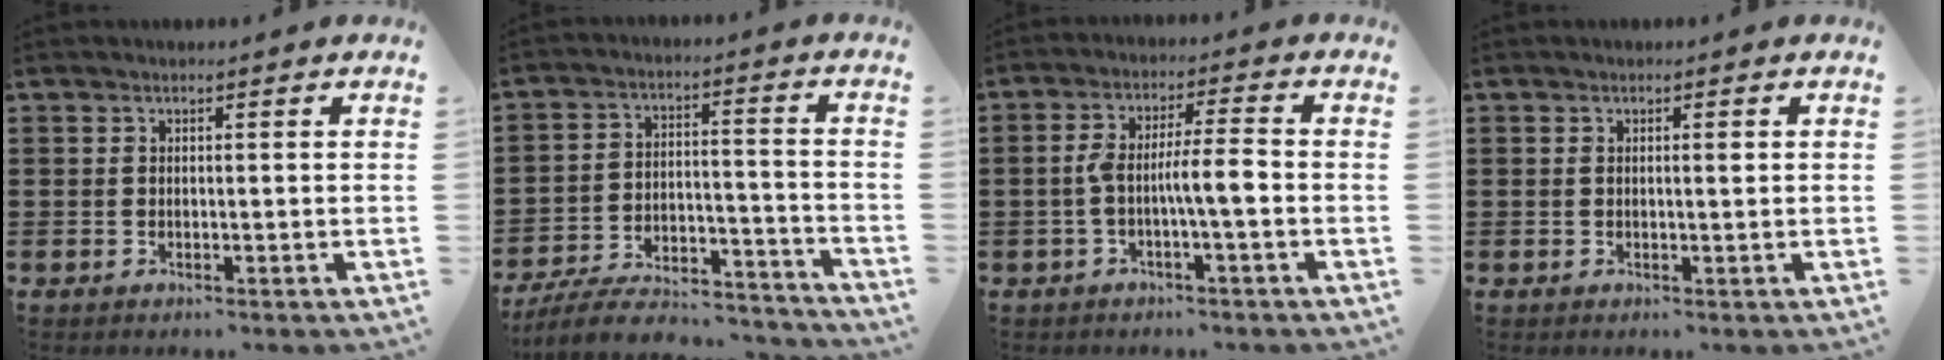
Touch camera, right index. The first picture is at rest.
{"total": 7.7, "force": [-7.0, 1.3, 2.9], "torque": [-0.058, 0.008, -0.137]}
{"total": 6.1, "force": [-1.2, 0.9, 6.0], "torque": [-0.114, 0.003, -0.029]}
{"total": 0.9, "force": [0.2, 0.2, 0.9], "torque": [-0.016, 0.001, 0.003]}